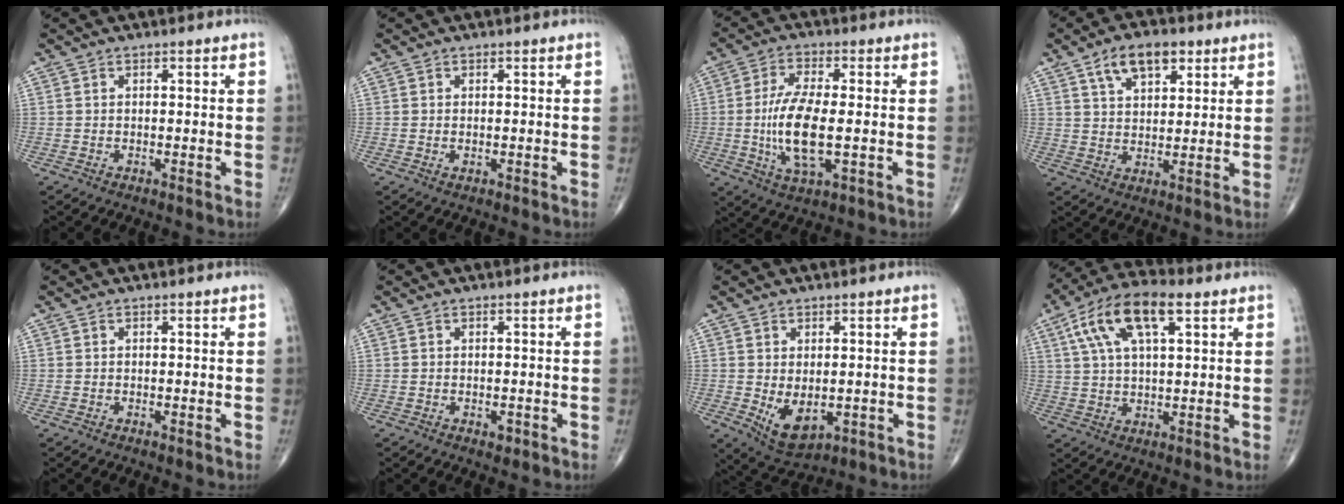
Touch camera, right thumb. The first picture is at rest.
{"total": 0.5, "force": [0.0, 0.3, 0.4], "torque": [-0.010, 0.001, 0.002]}
{"total": 11.5, "force": [-1.2, 4.1, 10.7], "torque": [-0.219, -0.004, -0.020]}
{"total": 8.7, "force": [4.7, 4.6, 5.7], "torque": [-0.080, -0.014, 0.081]}
{"total": 0.0}
{"total": 1.0, "force": [-0.4, 0.6, 0.6], "torque": [-0.005, -0.001, -0.004]}
{"total": 6.8, "force": [-0.9, 4.0, 5.4], "torque": [-0.078, -0.010, 0.004]}
{"total": 13.8, "force": [5.8, 5.8, 11.2], "torque": [-0.207, 0.013, 0.098]}